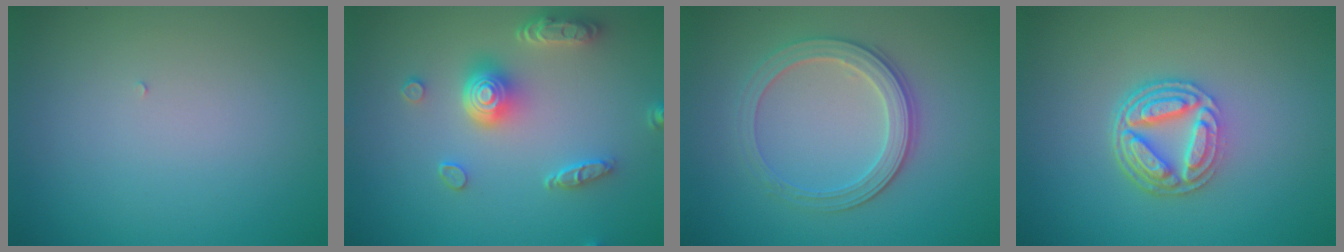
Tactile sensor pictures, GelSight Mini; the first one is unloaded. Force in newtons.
{"total": 5.0, "press": 3.9, "slide": 3.1}
{"total": 3.5, "press": 3.2, "slide": 1.5}
{"total": 5.0, "press": 3.7, "slide": 3.3}